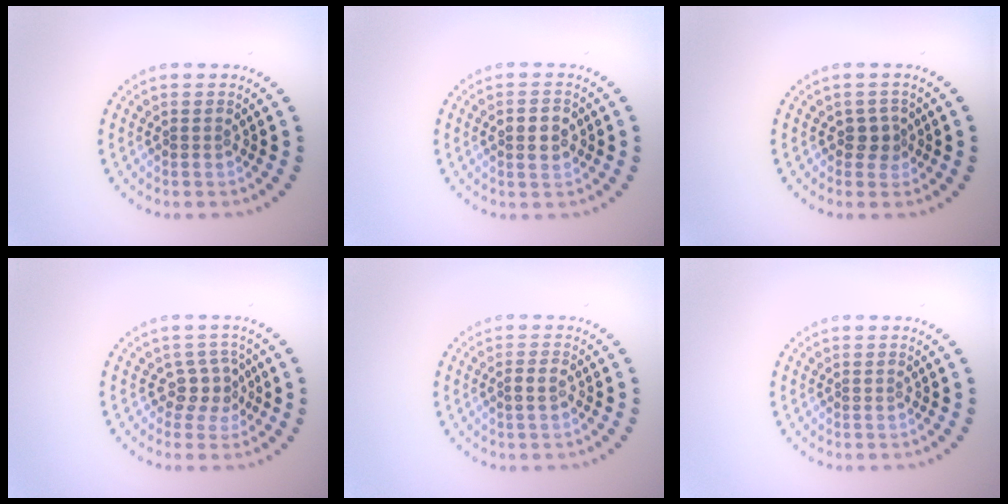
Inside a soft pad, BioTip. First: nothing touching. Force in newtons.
{"total": 2.0, "press": 2.0, "slide": 0.2}
{"total": 1.6, "press": 1.2, "slide": 1.0}
{"total": 2.2, "press": 1.6, "slide": 1.5}
{"total": 1.2, "press": 1.2, "slide": 0.3}
{"total": 0.0}